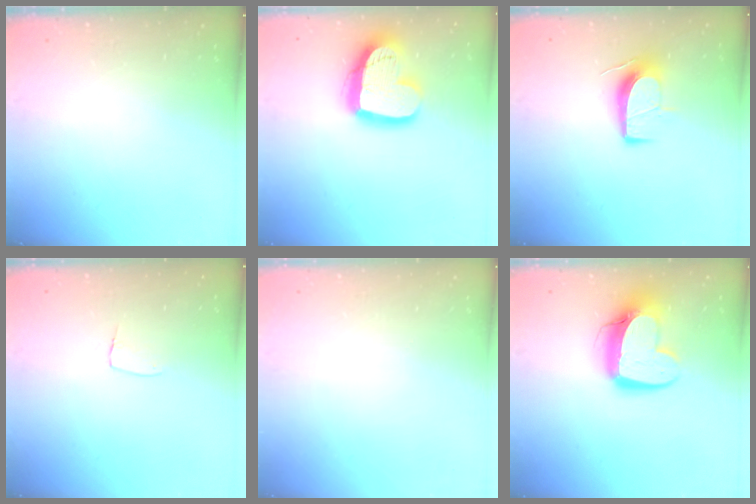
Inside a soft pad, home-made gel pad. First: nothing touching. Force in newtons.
{"total": 18.4, "press": 18.3, "slide": 1.6}
{"total": 9.8, "press": 9.8, "slide": 0.7}
{"total": 5.4, "press": 5.4, "slide": 0.3}
{"total": 0.0}
{"total": 14.4, "press": 14.3, "slide": 1.3}